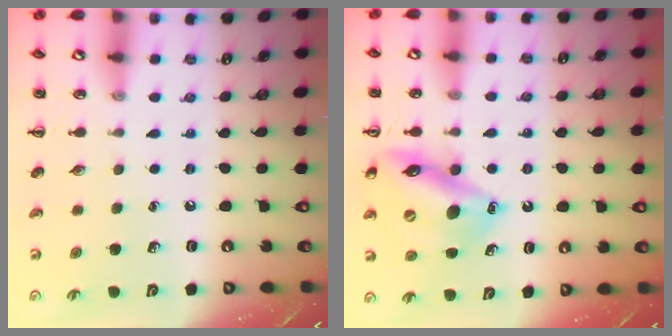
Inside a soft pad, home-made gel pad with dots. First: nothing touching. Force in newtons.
{"total": 16.1, "press": 15.9, "slide": 2.8}